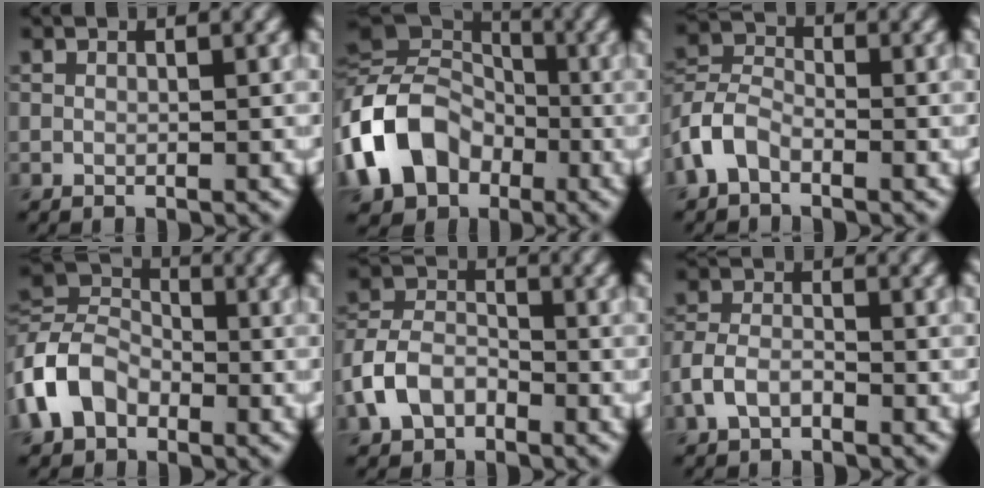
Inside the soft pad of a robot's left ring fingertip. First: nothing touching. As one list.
[{"total": 10.9, "force": [-3.7, 8.5, 5.9], "torque": [-0.125, -0.011, -0.083]}, {"total": 3.9, "force": [-2.2, 2.3, 2.2], "torque": [-0.048, 0.007, -0.055]}, {"total": 6.3, "force": [-2.6, 4.6, 3.5], "torque": [-0.076, 0.009, -0.072]}, {"total": 4.5, "force": [-2.4, 3.0, 2.4], "torque": [-0.053, 0.006, -0.055]}, {"total": 2.7, "force": [-1.6, 1.5, 1.6], "torque": [-0.034, 0.008, -0.038]}]